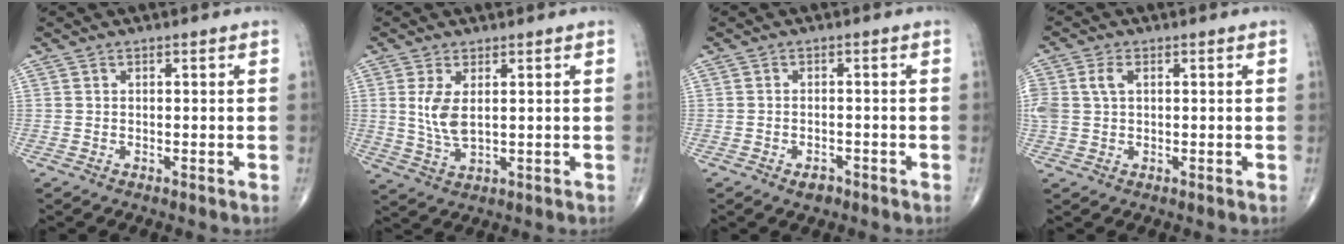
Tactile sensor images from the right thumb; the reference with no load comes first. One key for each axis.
{"total": 5.6, "fx": 1.2, "fy": 2.5, "fz": 4.9, "tx": -0.103, "ty": -0.013, "tz": 0.031}
{"total": 2.3, "fx": -1.5, "fy": 1.3, "fz": 1.2, "tx": -0.017, "ty": 0.006, "tz": -0.019}
{"total": 5.6, "fx": 1.3, "fy": 3.7, "fz": 4.0, "tx": -0.108, "ty": 0.015, "tz": 0.030}